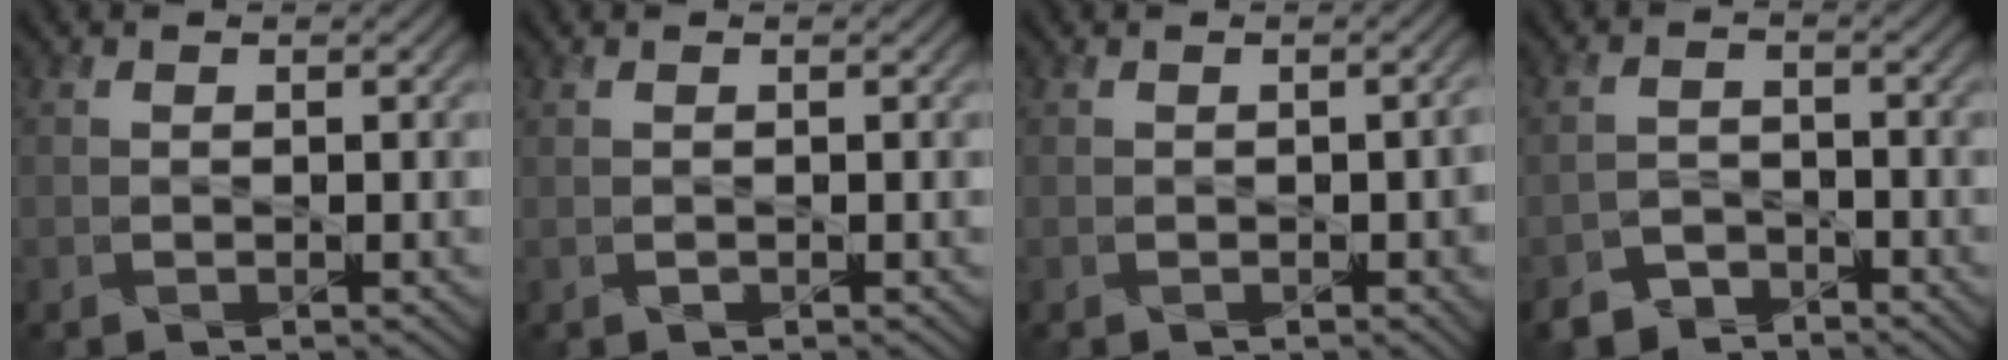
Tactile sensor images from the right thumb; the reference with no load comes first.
{"total": 0.0}
{"total": 2.4, "force": [-0.5, 1.2, 2.0], "torque": [-0.030, -0.003, -0.002]}
{"total": 4.1, "force": [-3.6, 2.0, 0.5], "torque": [-0.004, -0.008, -0.069]}